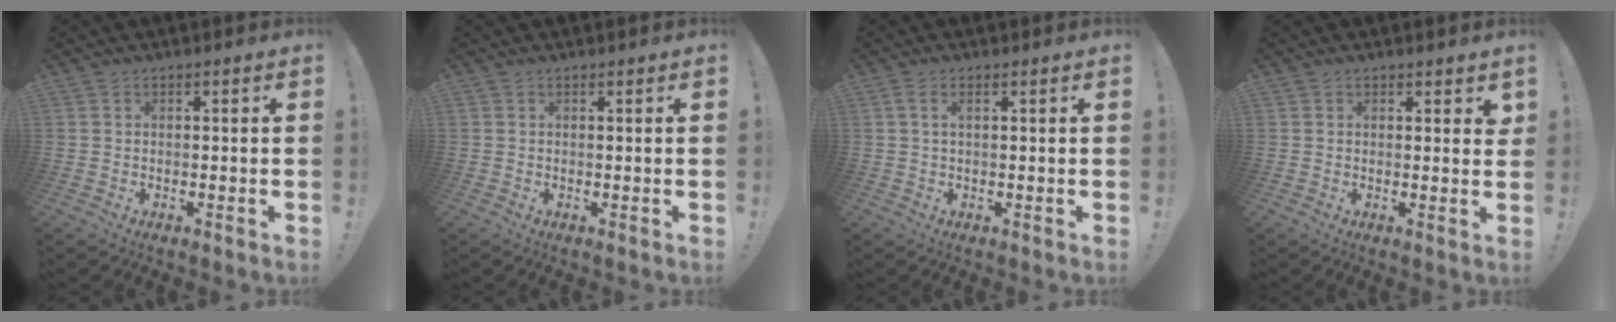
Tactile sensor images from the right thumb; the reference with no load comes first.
{"total": 0.0}
{"total": 2.2, "force": [0.6, 0.5, 2.0], "torque": [-0.045, 0.003, 0.012]}
{"total": 1.5, "force": [1.0, 0.9, 0.6], "torque": [0.004, -0.004, 0.017]}